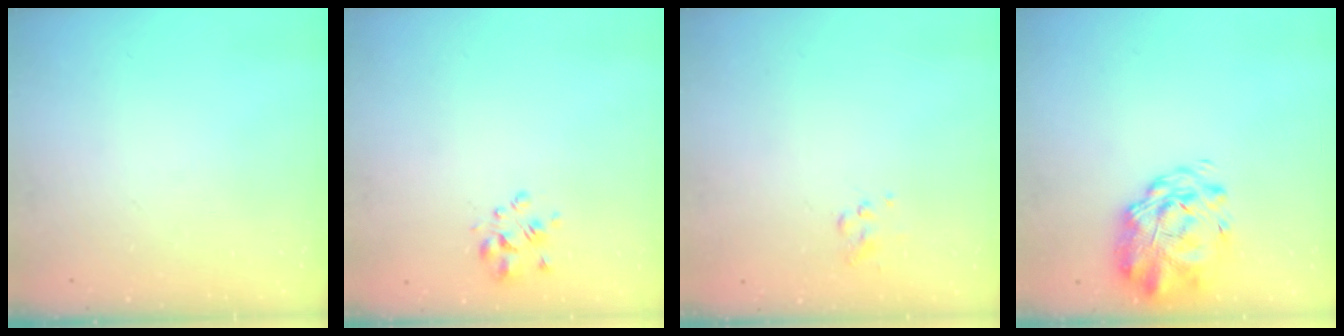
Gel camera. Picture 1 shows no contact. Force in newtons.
{"total": 2.5, "press": 2.4, "slide": 0.8}
{"total": 3.0, "press": 2.9, "slide": 0.8}
{"total": 3.0, "press": 2.6, "slide": 1.6}